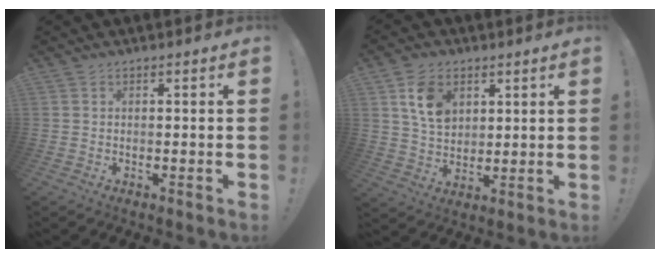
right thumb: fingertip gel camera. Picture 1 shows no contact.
{"total": 10.7, "force": [4.6, 7.7, 5.7], "torque": [-0.091, -0.006, 0.092]}